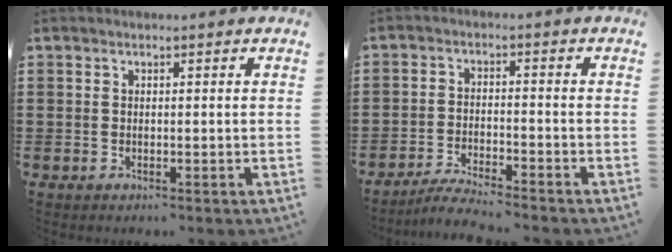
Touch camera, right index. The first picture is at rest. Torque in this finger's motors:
{"motor_torque": [-0.67, 0.80, 0.07, 0.01]}